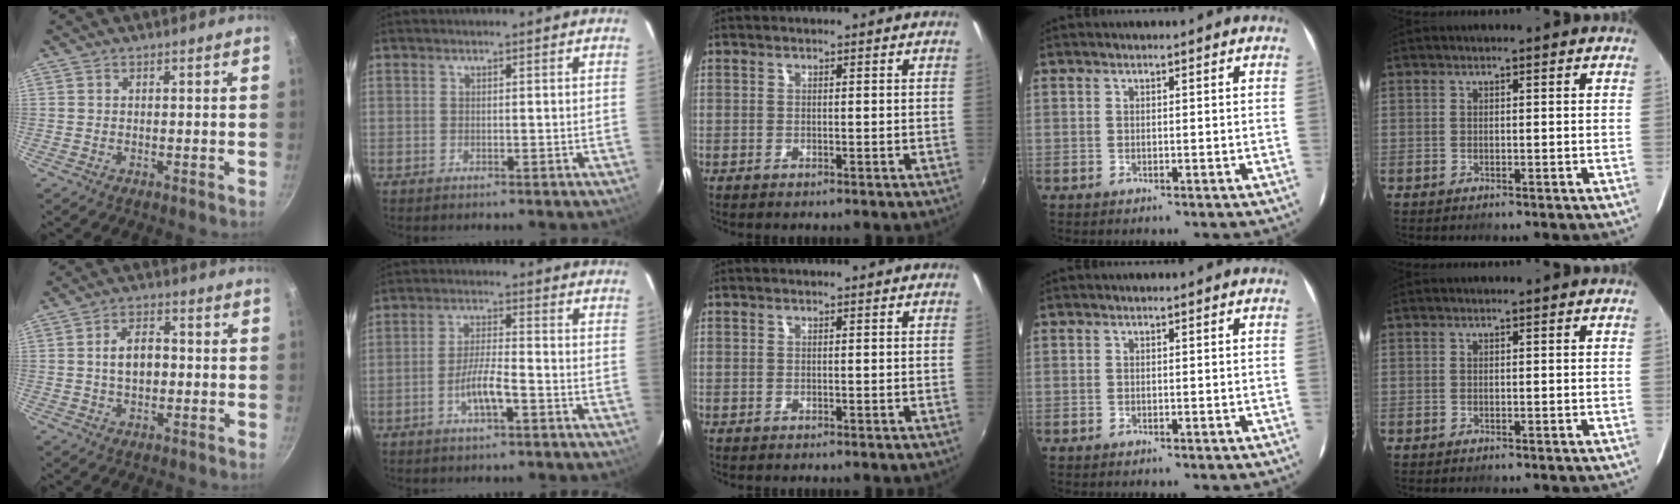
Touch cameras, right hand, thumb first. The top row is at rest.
{"thumb": {"total": 6.2, "force": [-0.1, 3.8, 4.9], "torque": [-0.069, 0.017, -0.005]}, "index": {"total": 5.7, "force": [-2.8, 1.1, 4.8], "torque": [-0.096, 0.000, -0.051]}}